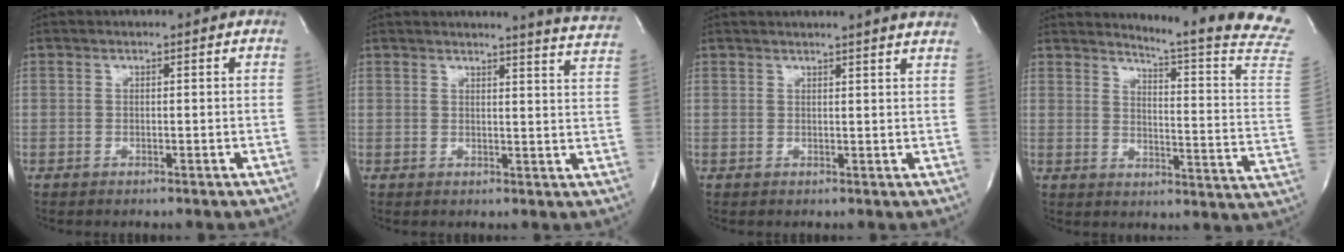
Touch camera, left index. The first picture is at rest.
{"total": 9.7, "force": [9.5, -1.0, 1.9], "torque": [-0.022, -0.079, 0.084]}
{"total": 10.5, "force": [9.7, -0.3, 4.0], "torque": [-0.061, -0.004, 0.099]}
{"total": 18.9, "force": [17.6, -1.5, 6.8], "torque": [-0.102, -0.139, 0.195]}